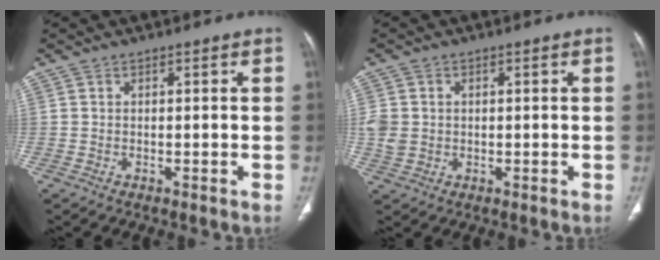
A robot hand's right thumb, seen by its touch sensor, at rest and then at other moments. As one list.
[{"total": 4.3, "force": [0.1, 3.6, 2.2], "torque": [-0.046, 0.004, 0.006]}]